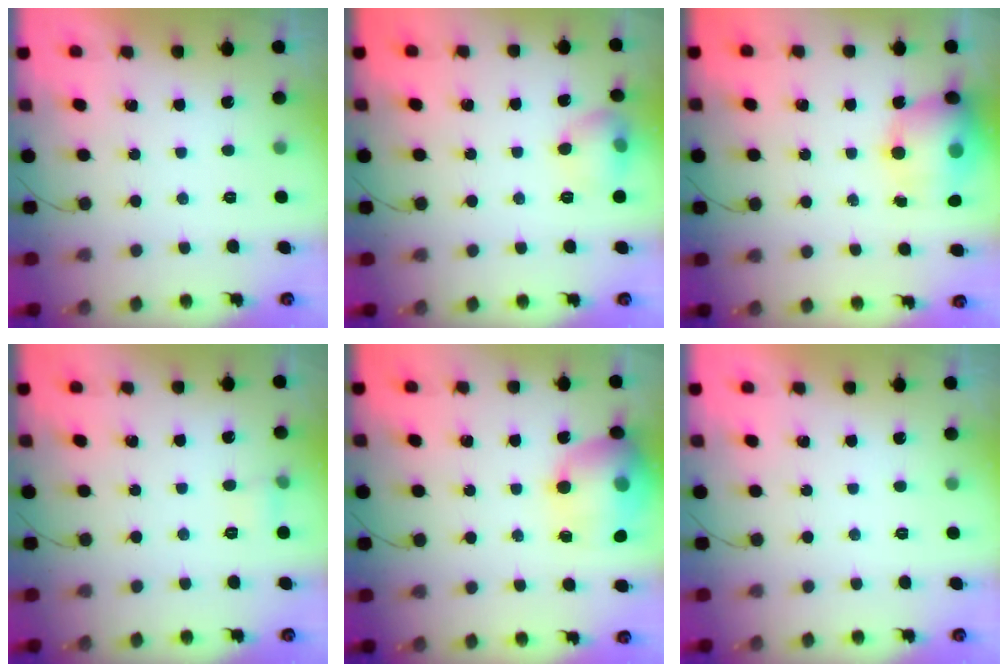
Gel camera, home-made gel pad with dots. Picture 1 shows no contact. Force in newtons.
{"total": 11.2, "press": 9.0, "slide": 6.7}
{"total": 13.3, "press": 12.9, "slide": 3.2}
{"total": 4.0, "press": 3.8, "slide": 1.1}
{"total": 17.0, "press": 16.9, "slide": 1.8}
{"total": 0.0}